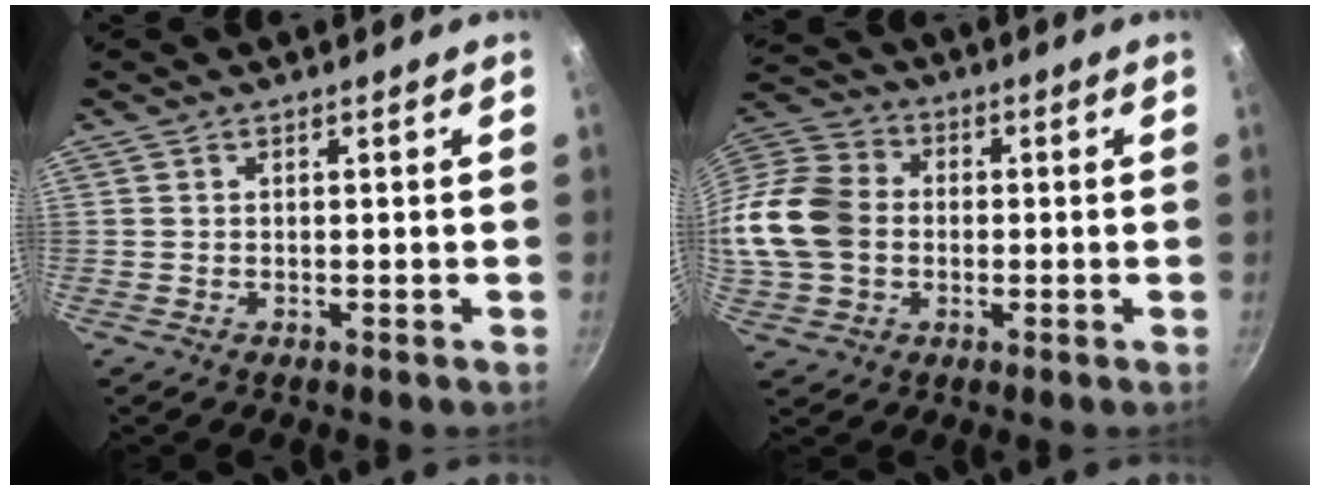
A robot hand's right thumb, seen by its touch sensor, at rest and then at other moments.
{"total": 17.2, "force": [-1.1, 13.7, 10.4], "torque": [-0.213, 0.028, -0.034]}